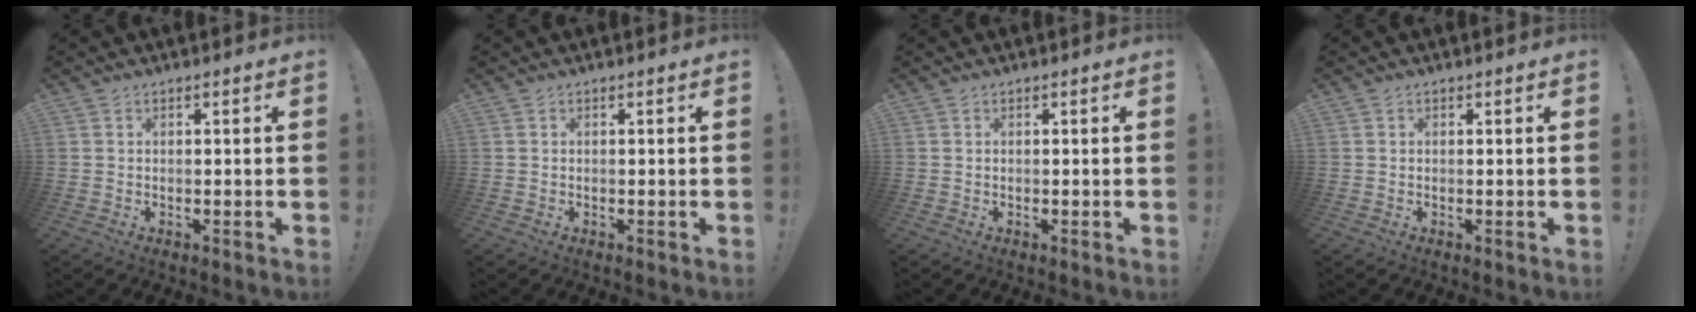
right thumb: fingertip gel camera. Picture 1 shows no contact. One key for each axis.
{"total": 0.0}
{"total": 0.0}
{"total": 0.0}